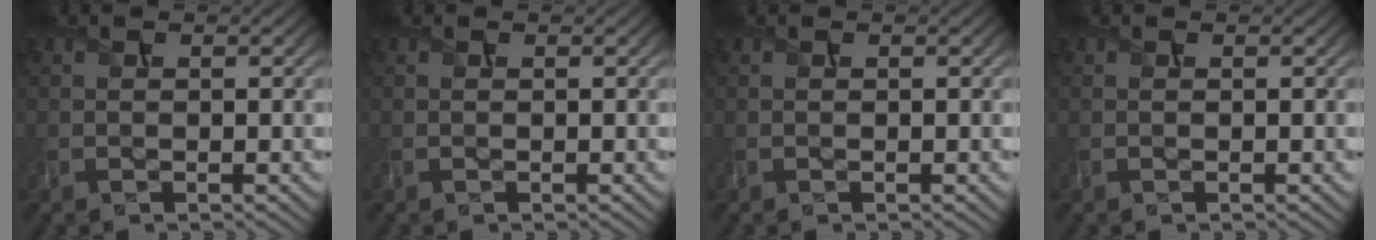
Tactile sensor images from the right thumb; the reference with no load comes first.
{"total": 0.0}
{"total": 0.0}
{"total": 0.0}